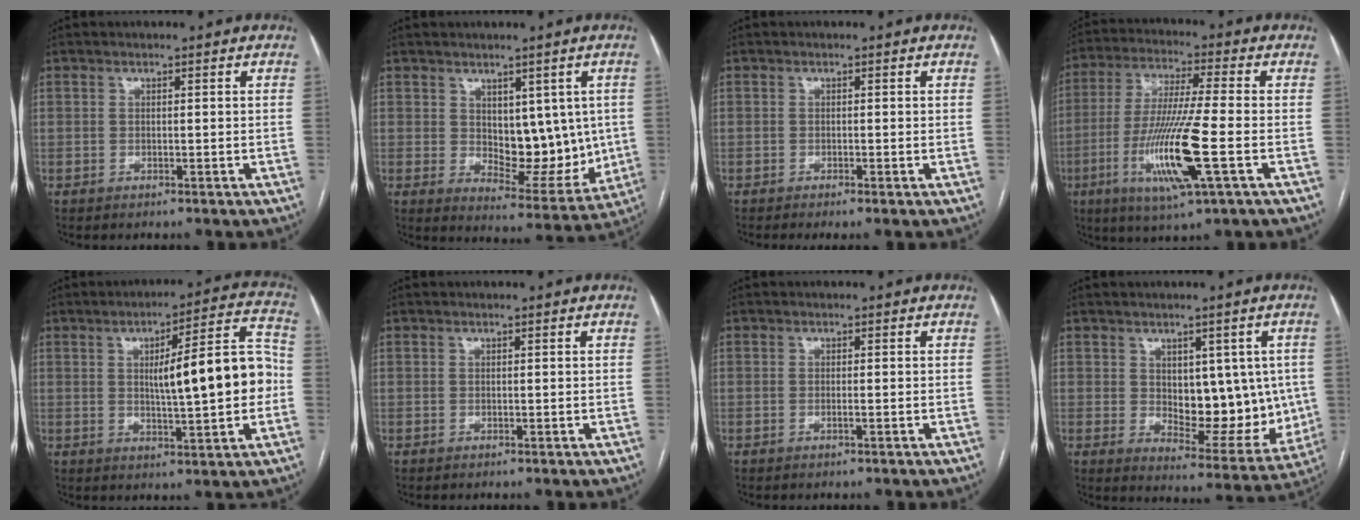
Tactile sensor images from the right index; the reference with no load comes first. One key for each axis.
{"total": 10.3, "fx": 1.1, "fy": 5.6, "fz": 8.5, "tx": -0.099, "ty": -0.008, "tz": 0.035}
{"total": 1.1, "fx": -0.6, "fy": -0.1, "fz": 0.9, "tx": -0.019, "ty": -0.002, "tz": -0.011}
{"total": 14.7, "fx": -4.3, "fy": 0.2, "fz": 14.0, "tx": -0.286, "ty": -0.022, "tz": -0.082}
{"total": 13.6, "fx": 0.0, "fy": 2.3, "fz": 13.4, "tx": -0.187, "ty": 0.029, "tz": 0.004}
{"total": 0.0}
{"total": 0.6, "fx": -0.3, "fy": -0.1, "fz": 0.6, "tx": -0.012, "ty": 0.000, "tz": -0.003}
{"total": 12.2, "fx": 0.9, "fy": 6.3, "fz": 10.4, "tx": -0.118, "ty": -0.003, "tz": 0.031}